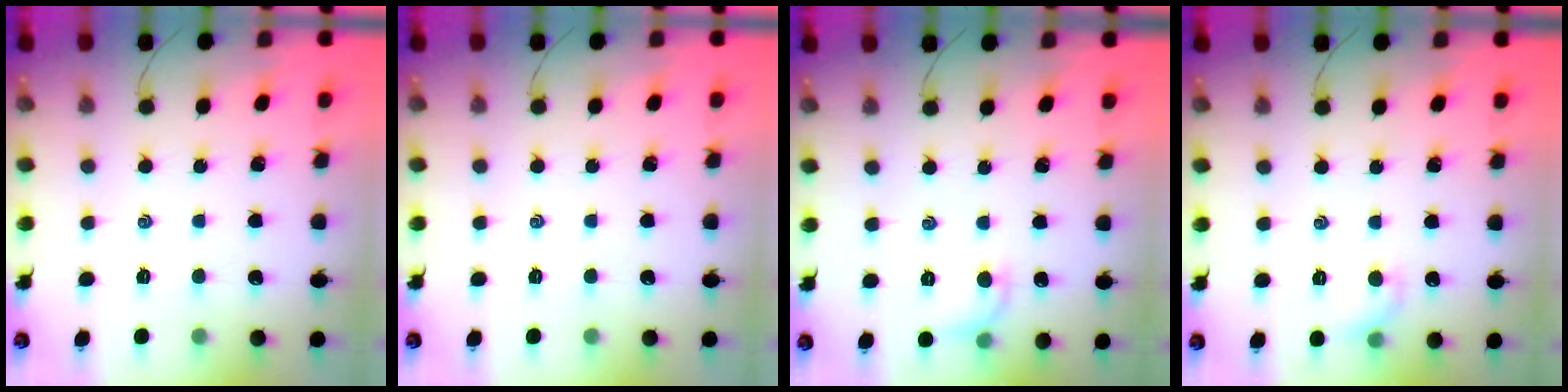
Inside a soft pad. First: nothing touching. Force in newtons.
{"total": 0.0}
{"total": 6.2, "press": 6.0, "slide": 1.4}
{"total": 6.2, "press": 6.0, "slide": 1.4}